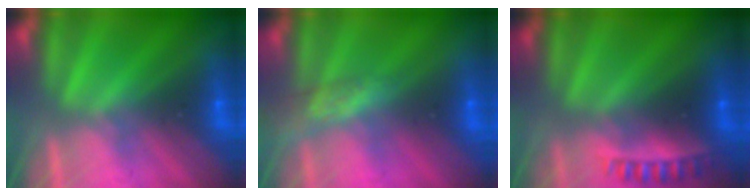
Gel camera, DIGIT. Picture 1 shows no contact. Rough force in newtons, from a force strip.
{"total": 2.6}
{"total": 2.4}